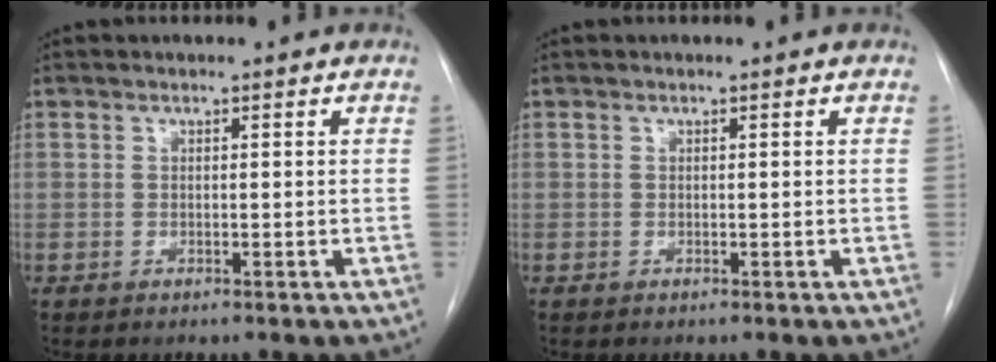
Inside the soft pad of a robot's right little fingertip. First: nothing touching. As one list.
[{"total": 0.0}]